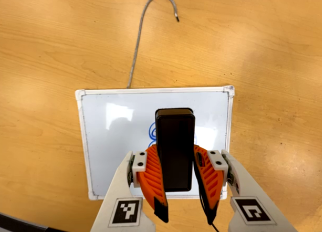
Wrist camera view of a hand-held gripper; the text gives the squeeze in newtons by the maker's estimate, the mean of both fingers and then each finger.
{"total": 7.9, "left": 6.6, "right": 9.1}